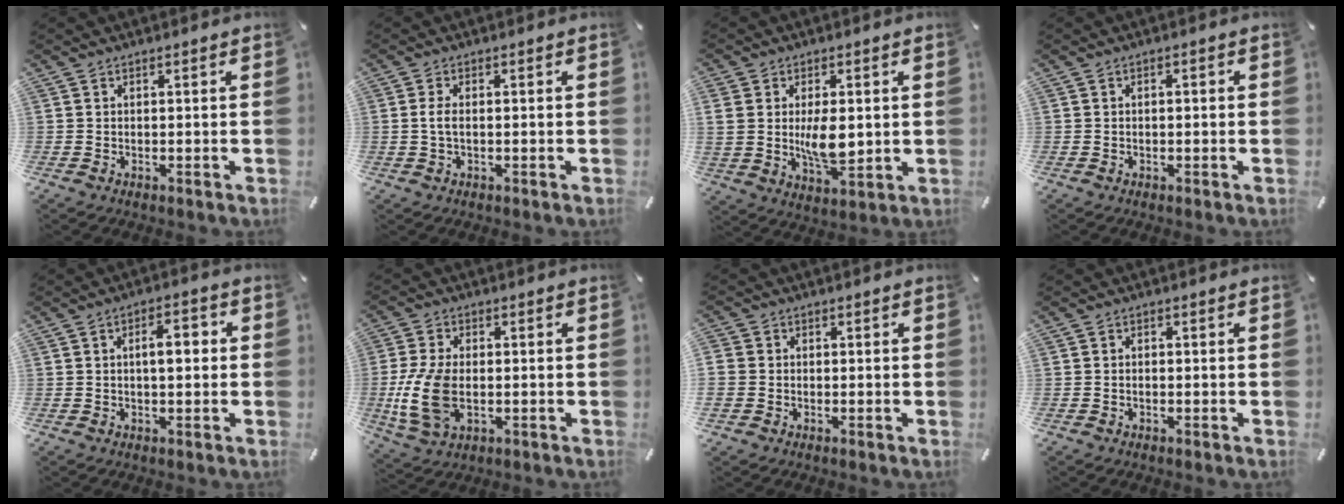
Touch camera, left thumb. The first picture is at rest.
{"total": 2.4, "force": [-0.1, 1.0, 2.2], "torque": [-0.048, 0.001, -0.005]}
{"total": 9.4, "force": [1.1, 5.5, 7.6], "torque": [-0.137, -0.012, 0.014]}
{"total": 1.0, "force": [-0.4, 0.4, 0.9], "torque": [-0.016, 0.001, -0.008]}
{"total": 6.0, "force": [0.5, 2.8, 5.2], "torque": [-0.076, 0.005, -0.001]}
{"total": 11.3, "force": [-1.5, 7.0, 8.7], "torque": [-0.198, -0.004, -0.024]}
{"total": 3.0, "force": [-0.4, 2.9, 0.5], "torque": [-0.007, 0.007, -0.008]}
{"total": 0.8, "force": [-0.4, 0.5, 0.6], "torque": [-0.012, 0.001, -0.009]}